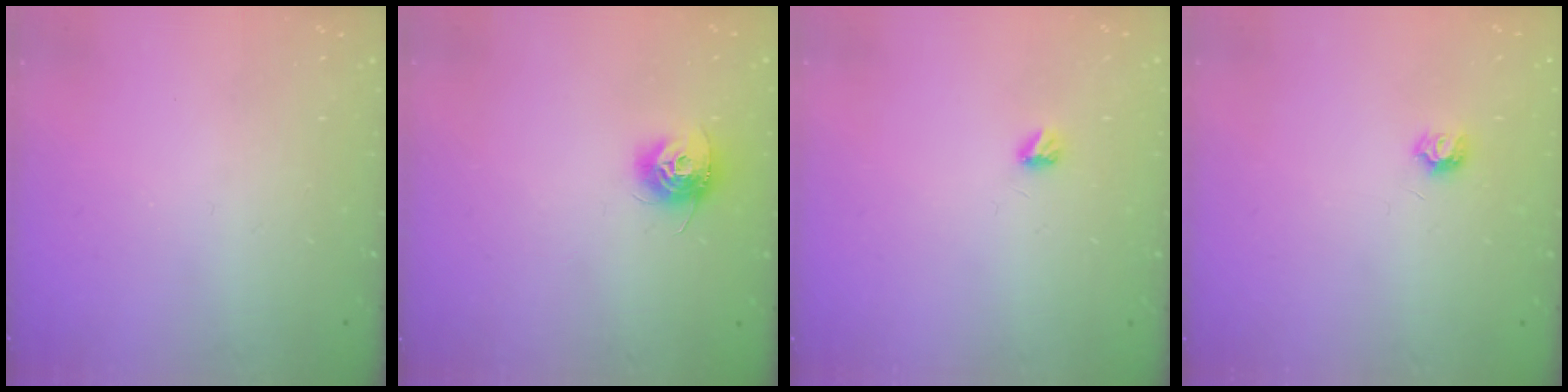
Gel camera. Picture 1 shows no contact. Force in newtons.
{"total": 9.5, "press": 9.5, "slide": 0.4}
{"total": 3.3, "press": 3.3, "slide": 0.4}
{"total": 5.3, "press": 5.2, "slide": 0.4}